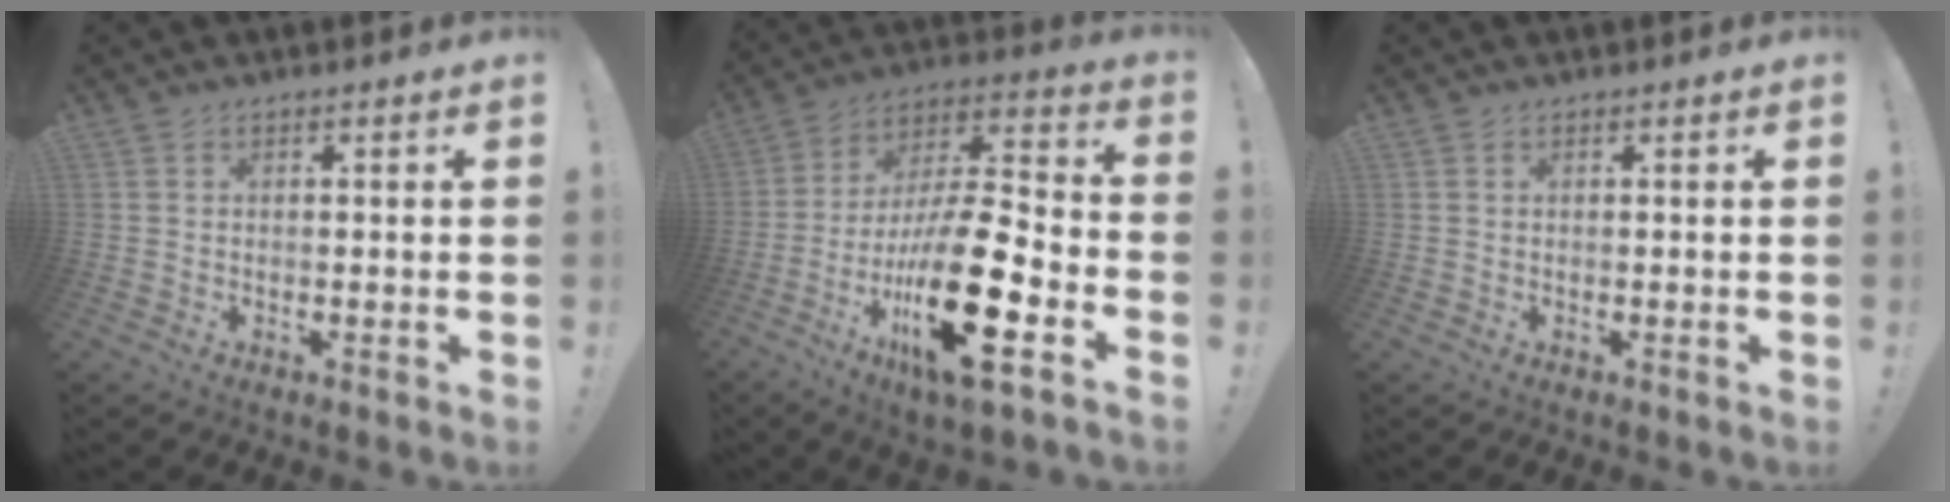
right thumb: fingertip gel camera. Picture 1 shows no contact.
{"total": 24.0, "force": [-9.3, 7.3, 21.0], "torque": [-0.384, 0.056, -0.149]}
{"total": 0.0}